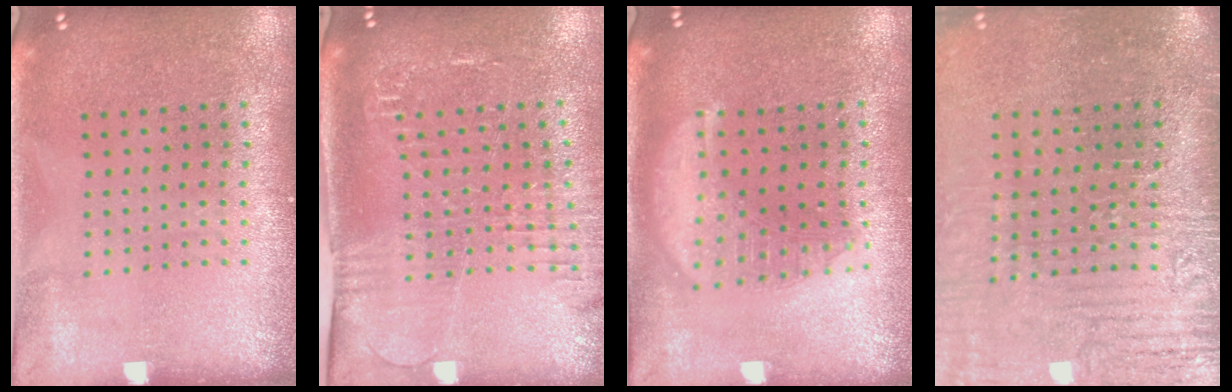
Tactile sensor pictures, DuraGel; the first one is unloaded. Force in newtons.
{"total": 1.9, "press": 1.9, "slide": 0.4}
{"total": 2.8, "press": 2.7, "slide": 0.4}
{"total": 4.2, "press": 3.6, "slide": 2.1}